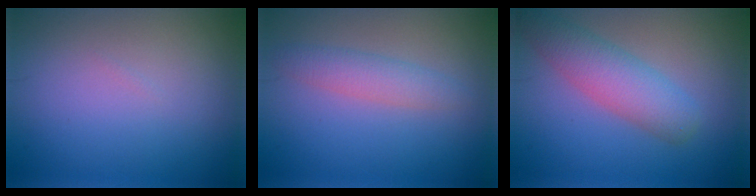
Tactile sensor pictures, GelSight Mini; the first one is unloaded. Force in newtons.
{"total": 2.5, "press": 2.5, "slide": 0.2}
{"total": 4.5, "press": 4.5, "slide": 0.2}